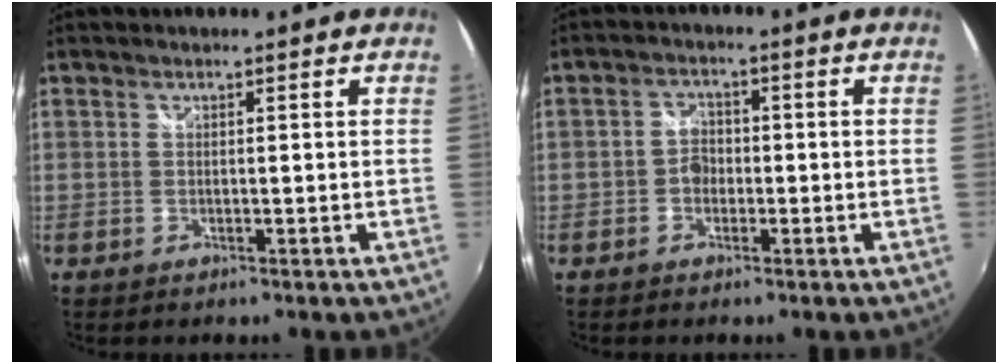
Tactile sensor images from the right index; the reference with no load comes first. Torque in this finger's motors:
{"motor_torque": [0.70, 0.17, 0.04, 0.05]}